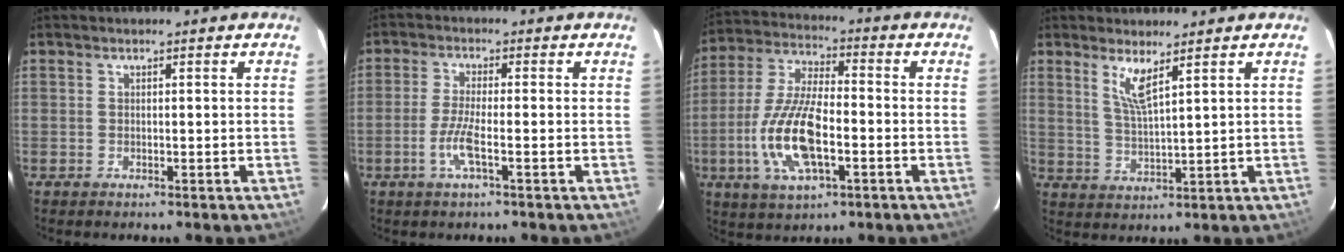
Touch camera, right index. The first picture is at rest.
{"total": 5.0, "force": [-2.0, 0.3, 4.6], "torque": [-0.100, -0.005, -0.042]}
{"total": 15.1, "force": [-4.1, 5.7, 13.3], "torque": [-0.285, -0.005, -0.078]}
{"total": 4.7, "force": [3.0, 0.2, 3.6], "torque": [-0.073, -0.010, 0.059]}